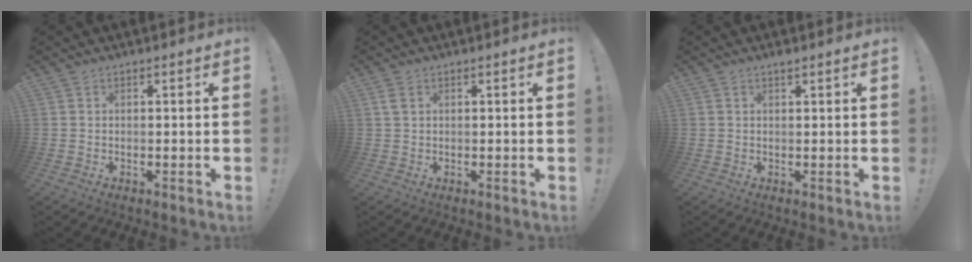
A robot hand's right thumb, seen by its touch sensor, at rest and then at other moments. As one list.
[{"total": 2.0, "force": [1.1, 1.0, 1.3], "torque": [-0.020, 0.000, 0.018]}, {"total": 0.9, "force": [0.8, -0.3, 0.2], "torque": [-0.001, -0.004, 0.014]}]